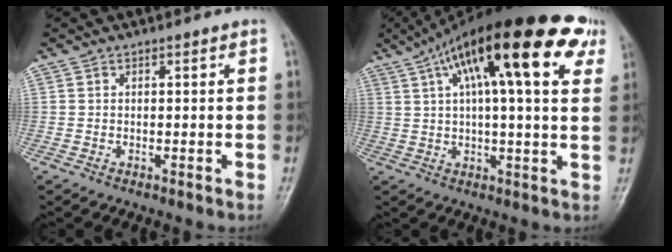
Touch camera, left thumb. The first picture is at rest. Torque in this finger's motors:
{"motor_torque": [2.76, 2.07, 2.11, -0.66, 0.71]}